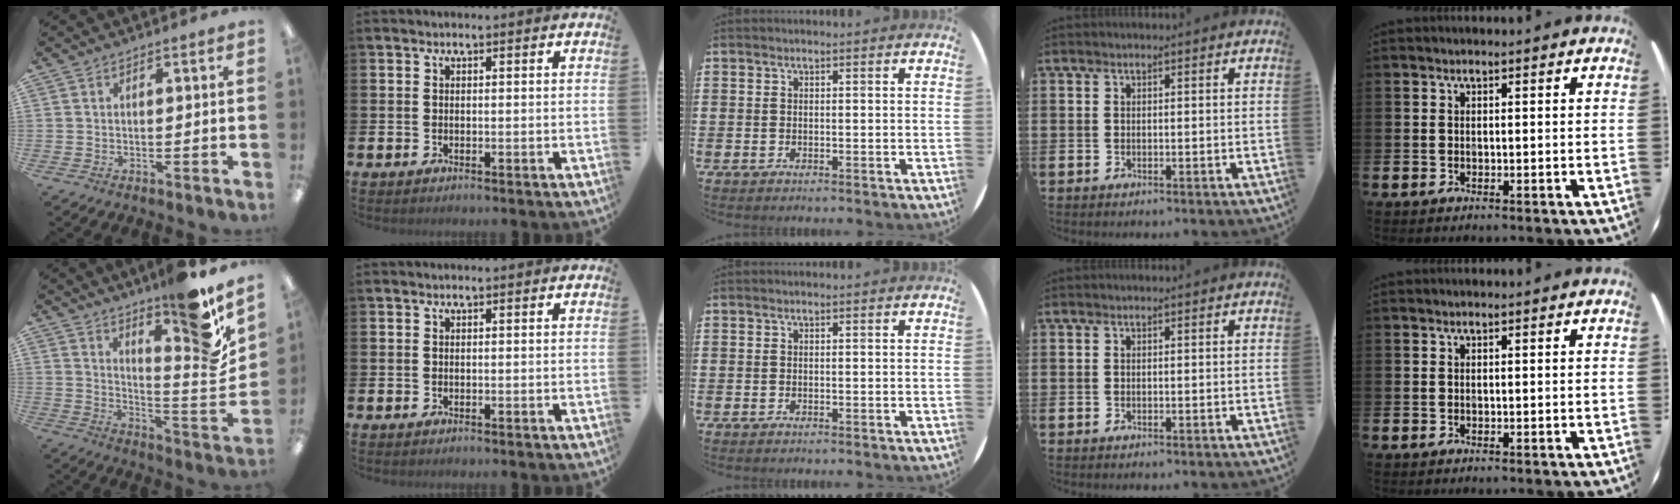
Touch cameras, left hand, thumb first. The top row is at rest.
{"thumb": {"total": 15.1, "force": [11.1, 2.1, 10.1], "torque": [-0.127, -0.110, 0.172]}}